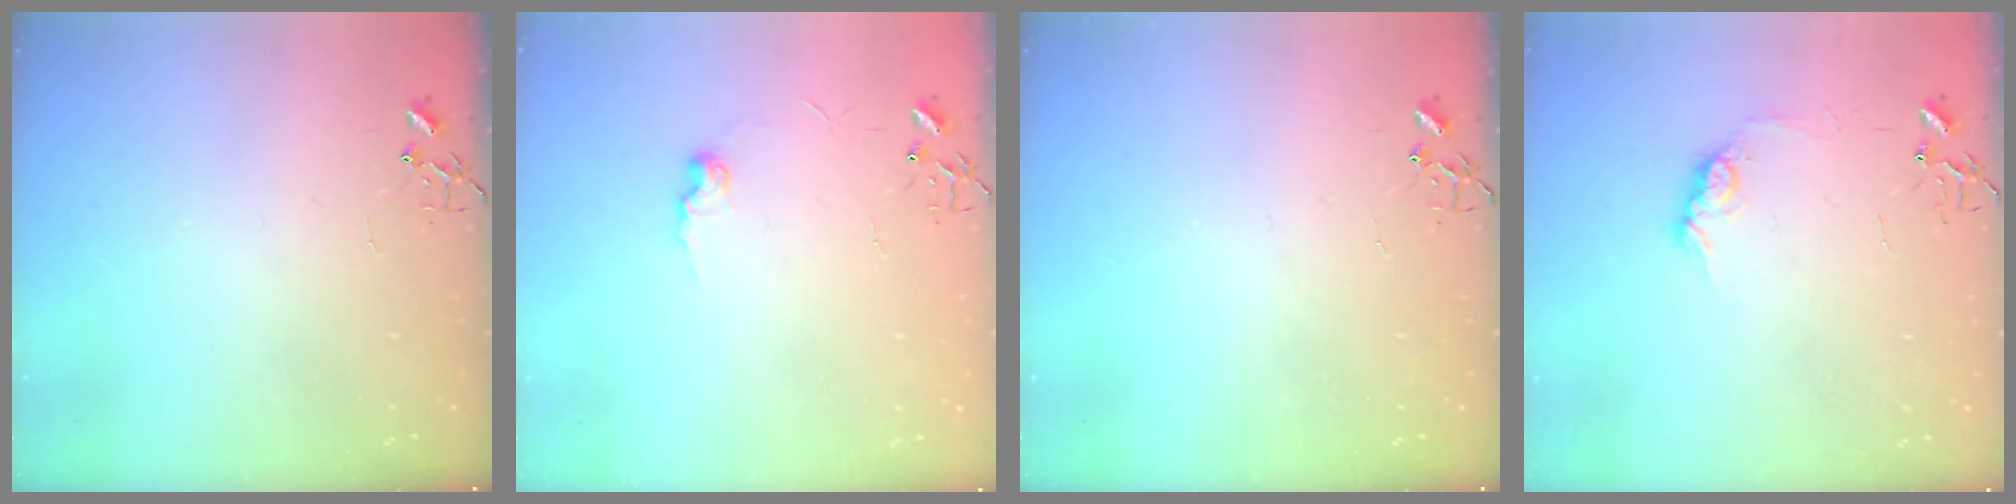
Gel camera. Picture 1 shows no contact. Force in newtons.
{"total": 6.1, "press": 6.1, "slide": 0.3}
{"total": 0.0}
{"total": 9.0, "press": 9.0, "slide": 0.4}